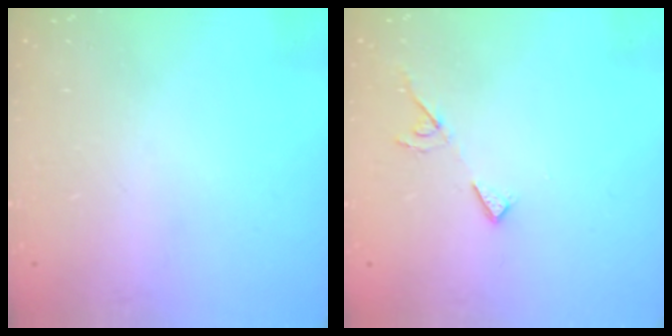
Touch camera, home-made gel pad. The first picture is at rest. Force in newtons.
{"total": 7.7, "press": 7.7, "slide": 0.6}